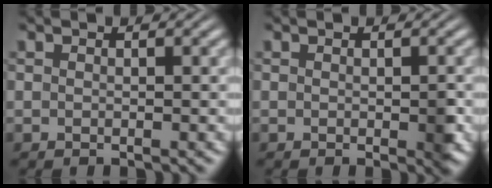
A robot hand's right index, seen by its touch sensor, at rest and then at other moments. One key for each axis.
{"total": 1.1, "fx": -0.2, "fy": 0.5, "fz": 1.0, "tx": -0.010, "ty": -0.004, "tz": -0.003}